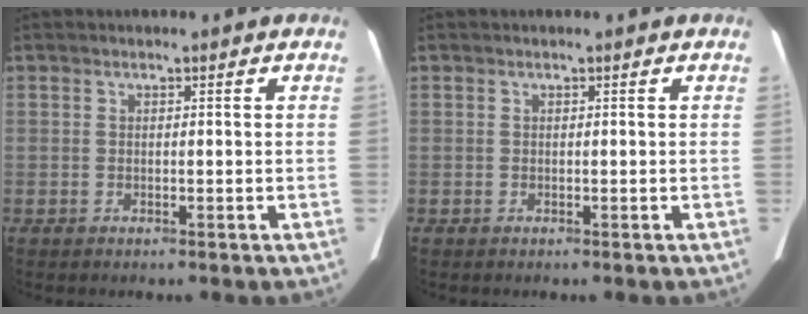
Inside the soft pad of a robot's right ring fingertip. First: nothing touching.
{"total": 0.0}